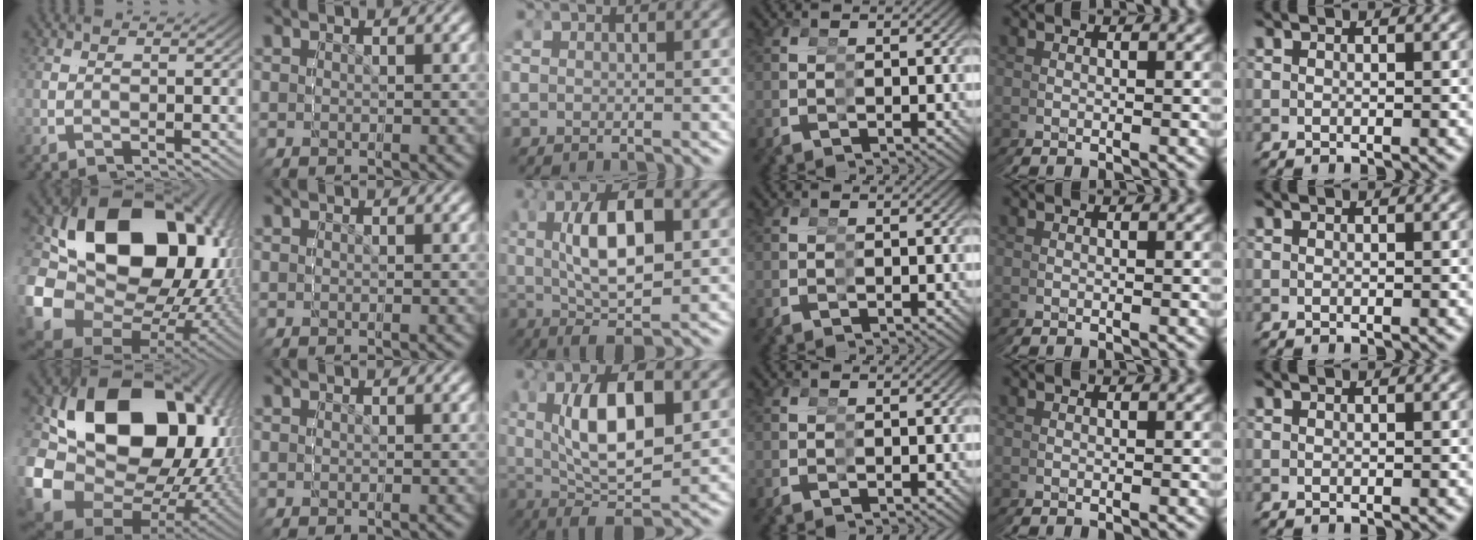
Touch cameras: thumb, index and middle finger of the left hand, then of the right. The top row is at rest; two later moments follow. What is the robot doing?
{"motion": "grasp_and_lifting", "object": "glue stick"}